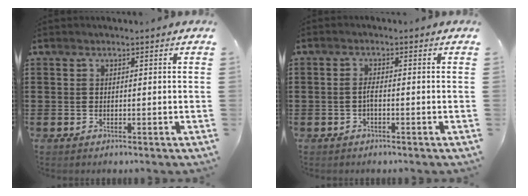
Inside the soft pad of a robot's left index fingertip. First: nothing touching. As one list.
[{"total": 1.6, "force": [-0.6, 0.3, 1.4], "torque": [-0.030, 0.002, -0.011]}]